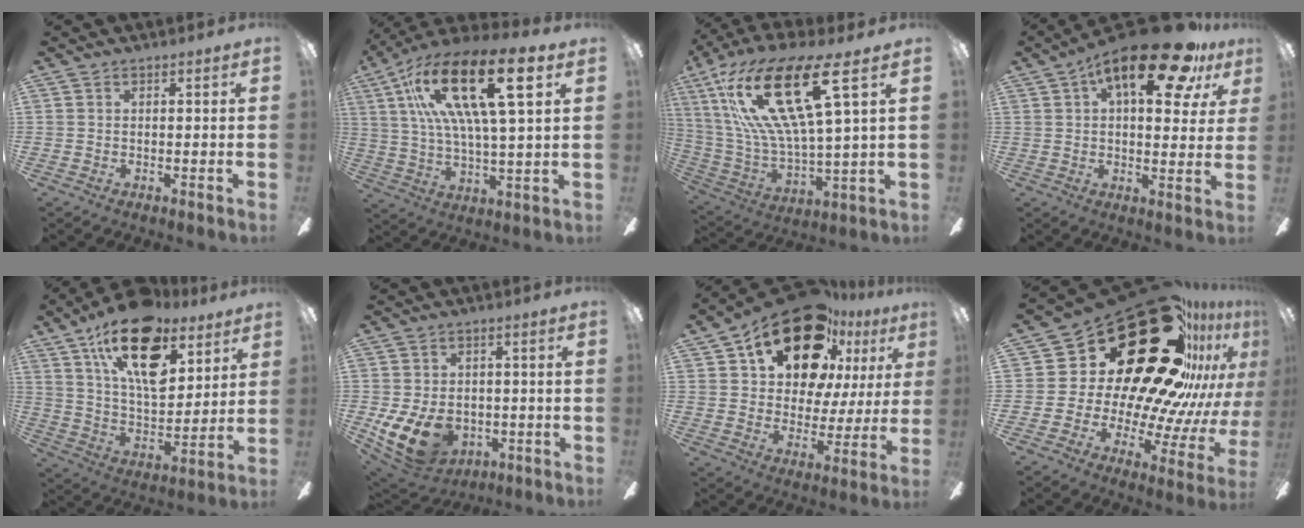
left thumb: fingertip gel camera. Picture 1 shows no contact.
{"total": 21.7, "force": [10.3, 6.0, 18.1], "torque": [-0.348, -0.037, 0.153]}
{"total": 24.8, "force": [11.2, 7.1, 20.9], "torque": [-0.437, -0.046, 0.180]}
{"total": 20.2, "force": [10.6, 7.6, 15.4], "torque": [-0.216, -0.046, 0.163]}
{"total": 22.4, "force": [12.7, 11.4, 14.6], "torque": [-0.237, -0.056, 0.222]}
{"total": 14.2, "force": [-4.7, 9.6, 9.3], "torque": [-0.196, 0.023, -0.076]}
{"total": 22.5, "force": [14.1, 11.5, 13.2], "torque": [-0.223, -0.081, 0.246]}
{"total": 39.6, "force": [20.0, 19.6, 28.0], "torque": [-0.389, -0.176, 0.400]}